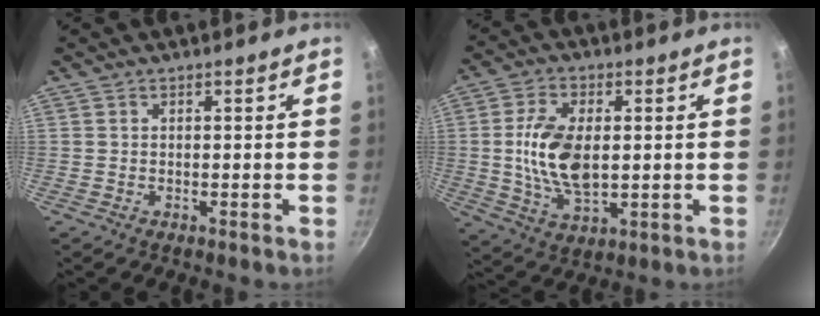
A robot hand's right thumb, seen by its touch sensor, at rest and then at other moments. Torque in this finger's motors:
{"motor_torque": [2.06, 1.80, 1.64, -0.83, 0.13]}